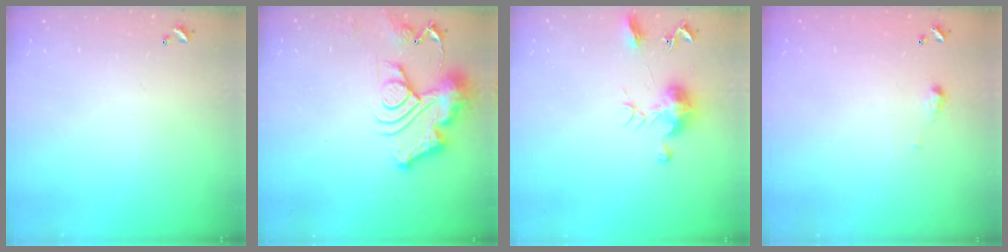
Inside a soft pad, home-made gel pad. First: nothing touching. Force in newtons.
{"total": 15.2, "press": 15.2, "slide": 1.1}
{"total": 9.7, "press": 9.7, "slide": 0.3}
{"total": 2.9, "press": 2.9, "slide": 0.5}